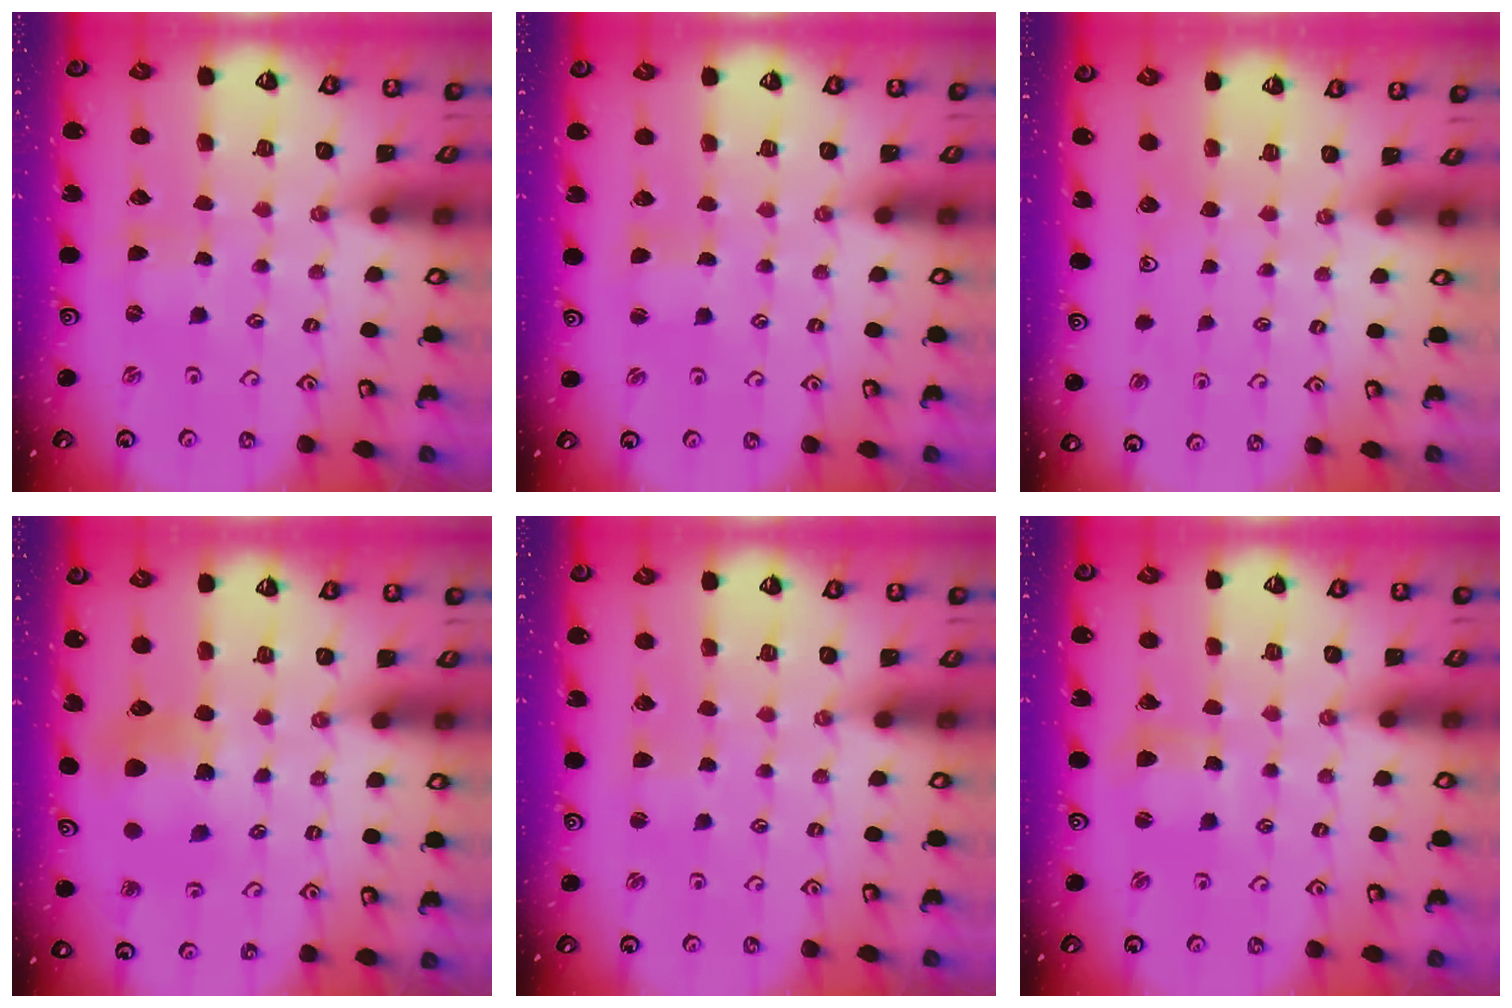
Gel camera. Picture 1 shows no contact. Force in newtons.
{"total": 0.7, "press": 0.7, "slide": 0.2}
{"total": 0.0}
{"total": 8.3, "press": 8.2, "slide": 1.2}
{"total": 1.3, "press": 1.2, "slide": 0.2}
{"total": 4.7, "press": 4.6, "slide": 0.7}